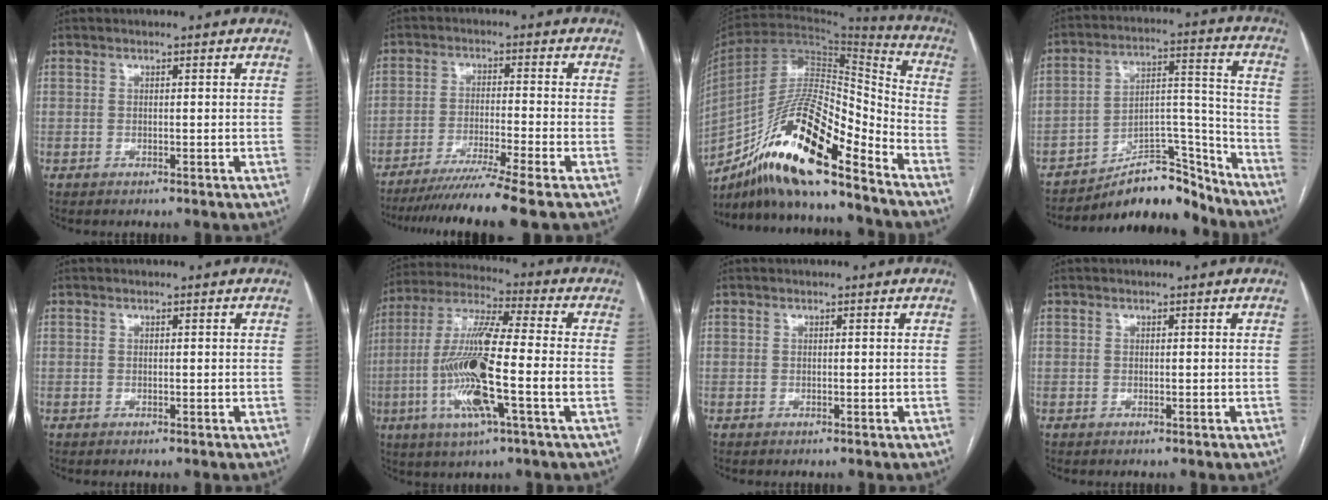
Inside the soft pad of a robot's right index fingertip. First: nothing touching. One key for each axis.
{"total": 10.9, "fx": -8.9, "fy": -2.6, "fz": 5.7, "tx": -0.076, "ty": -0.037, "tz": -0.143}
{"total": 20.9, "fx": -14.2, "fy": 3.2, "fz": 14.9, "tx": -0.281, "ty": -0.007, "tz": -0.255}
{"total": 13.4, "fx": -12.3, "fy": 4.0, "fz": 3.6, "tx": -0.035, "ty": 0.062, "tz": -0.195}
{"total": 0.0}
{"total": 16.3, "fx": -3.5, "fy": 1.0, "fz": 15.9, "tx": -0.322, "ty": -0.008, "tz": -0.070}
{"total": 0.0}
{"total": 0.0}